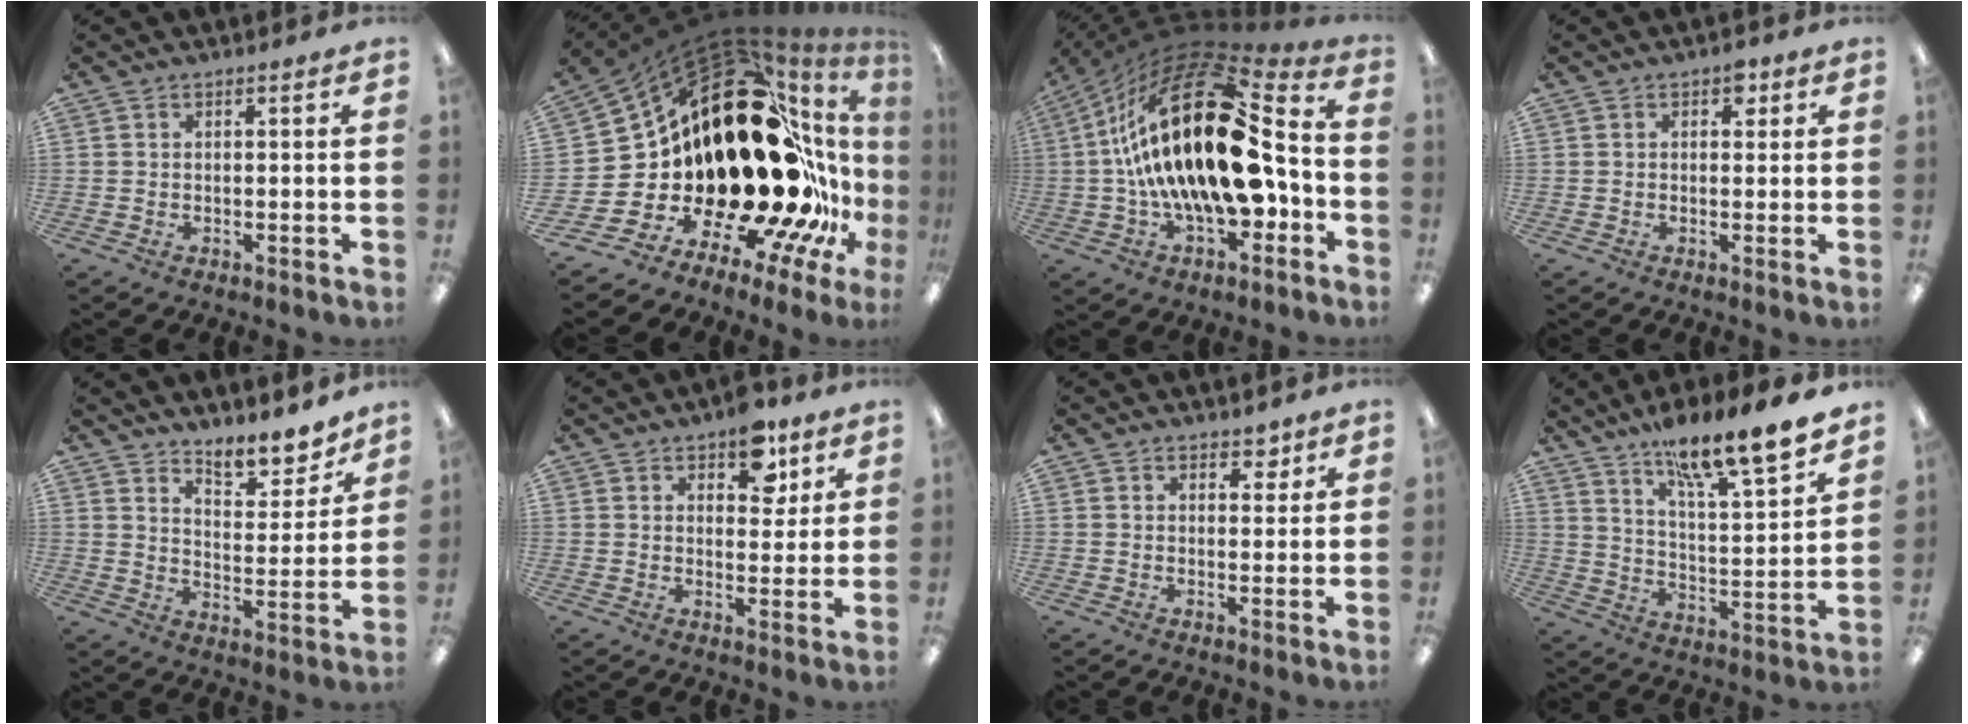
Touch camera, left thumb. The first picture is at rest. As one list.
[{"total": 38.9, "force": [1.9, 18.0, 34.4], "torque": [-0.530, -0.117, 0.092]}, {"total": 31.5, "force": [0.9, 15.0, 27.7], "torque": [-0.537, -0.007, 0.010]}, {"total": 3.3, "force": [1.4, 2.1, 2.0], "torque": [-0.019, -0.001, 0.019]}, {"total": 9.5, "force": [8.7, 3.0, 2.6], "torque": [-0.017, -0.076, 0.154]}, {"total": 8.6, "force": [5.4, 4.9, 4.6], "torque": [-0.049, -0.016, 0.092]}, {"total": 3.6, "force": [2.6, 2.1, 1.3], "torque": [0.002, -0.012, 0.041]}, {"total": 15.5, "force": [13.2, 1.9, 8.0], "torque": [-0.121, -0.100, 0.215]}]